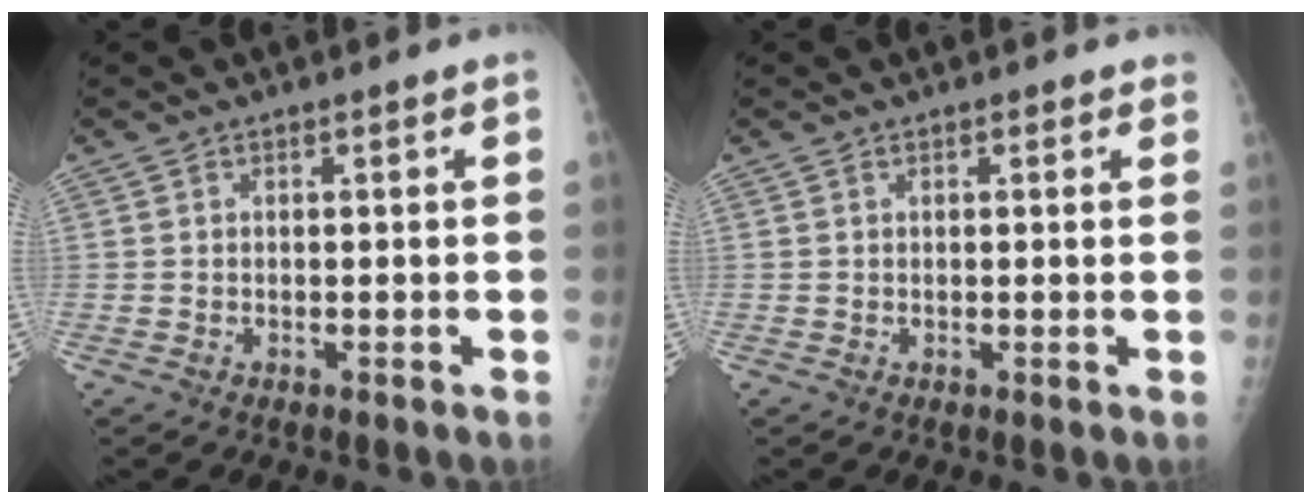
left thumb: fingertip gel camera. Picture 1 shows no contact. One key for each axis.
{"total": 0.9, "fx": 0.7, "fy": 0.4, "fz": 0.5, "tx": -0.002, "ty": -0.002, "tz": 0.004}